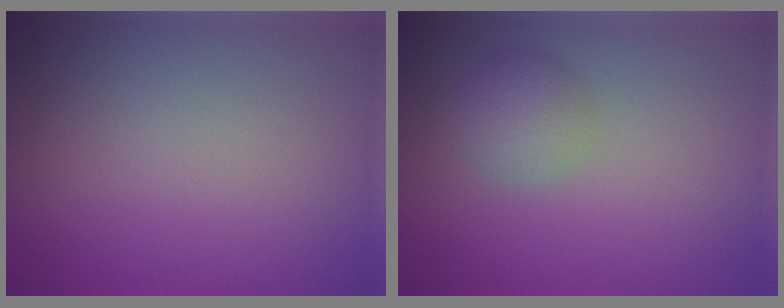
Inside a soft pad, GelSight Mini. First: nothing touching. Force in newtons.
{"total": 2.6, "press": 2.6, "slide": 0.1}